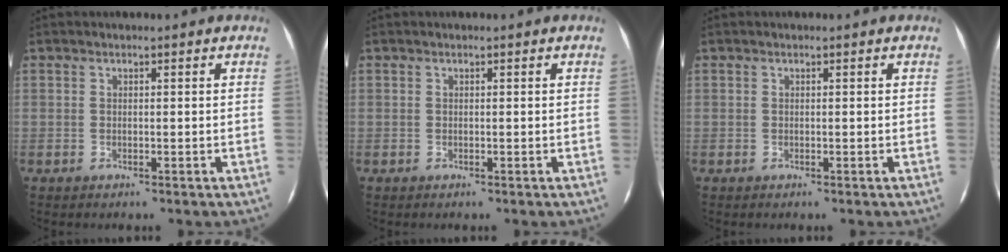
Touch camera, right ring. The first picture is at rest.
{"total": 0.0}
{"total": 0.0}